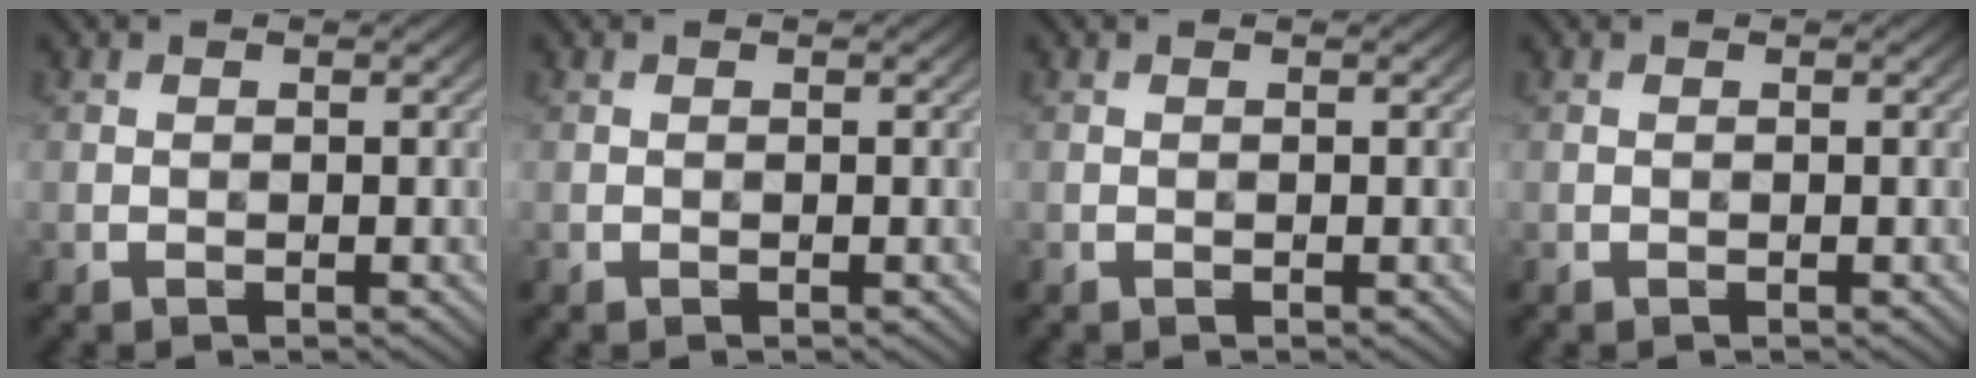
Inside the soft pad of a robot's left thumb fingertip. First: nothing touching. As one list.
[{"total": 0.0}, {"total": 0.0}, {"total": 0.0}]